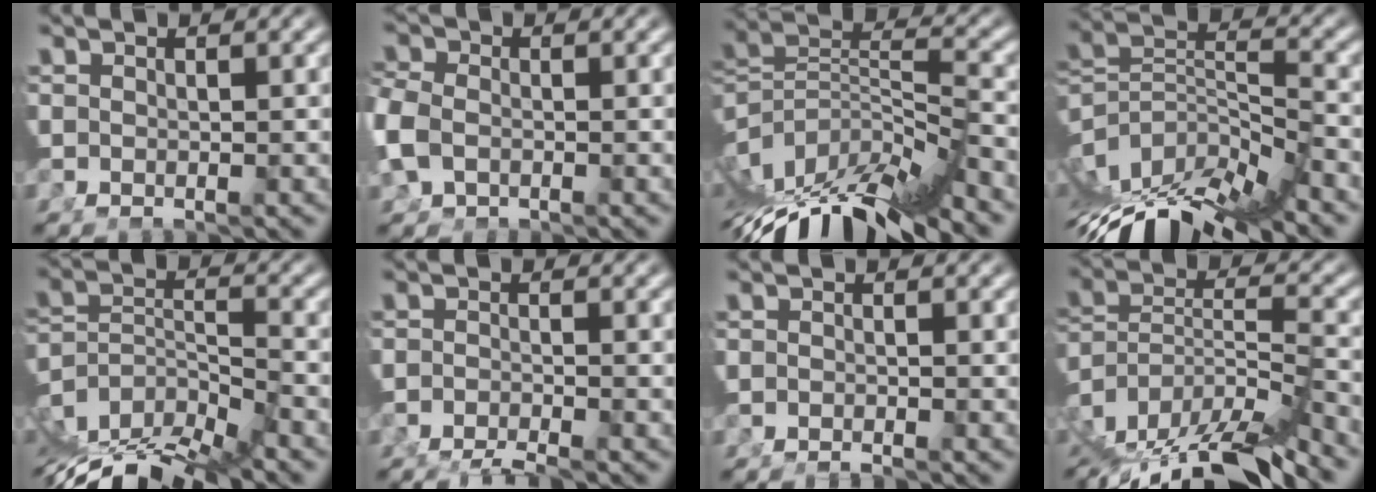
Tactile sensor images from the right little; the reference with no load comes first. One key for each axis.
{"total": 2.1, "fx": -0.6, "fy": 1.4, "fz": 1.5, "tx": -0.053, "ty": -0.015, "tz": 0.002}
{"total": 11.6, "fx": -5.1, "fy": 6.3, "fz": 8.4, "tx": -0.159, "ty": -0.035, "tz": -0.067}
{"total": 12.3, "fx": -5.9, "fy": 6.6, "fz": 8.5, "tx": -0.161, "ty": -0.048, "tz": -0.073}
{"total": 11.3, "fx": -6.8, "fy": 6.6, "fz": 6.2, "tx": -0.136, "ty": -0.061, "tz": -0.091}
{"total": 2.2, "fx": -2.0, "fy": 0.1, "fz": 0.8, "tx": -0.011, "ty": -0.003, "tz": -0.037}
{"total": 1.1, "fx": -1.0, "fy": -0.4, "fz": 0.2, "tx": -0.003, "ty": -0.002, "tz": -0.017}
{"total": 12.0, "fx": -6.1, "fy": 8.1, "fz": 6.3, "tx": -0.128, "ty": -0.042, "tz": -0.094}